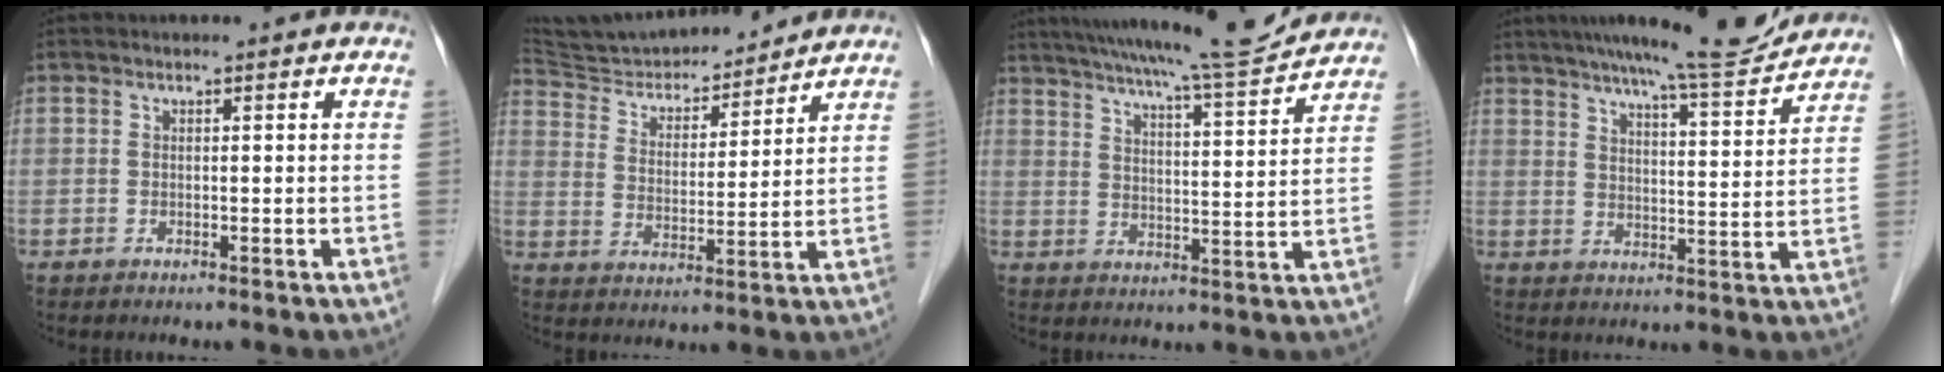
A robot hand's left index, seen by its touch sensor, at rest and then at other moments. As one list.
[{"total": 15.8, "force": [15.0, 3.1, 3.7], "torque": [-0.064, 0.011, 0.248]}, {"total": 15.9, "force": [14.7, -0.4, 6.0], "torque": [-0.104, -0.015, 0.208]}, {"total": 12.8, "force": [11.8, 0.4, 5.0], "torque": [-0.076, -0.003, 0.161]}]